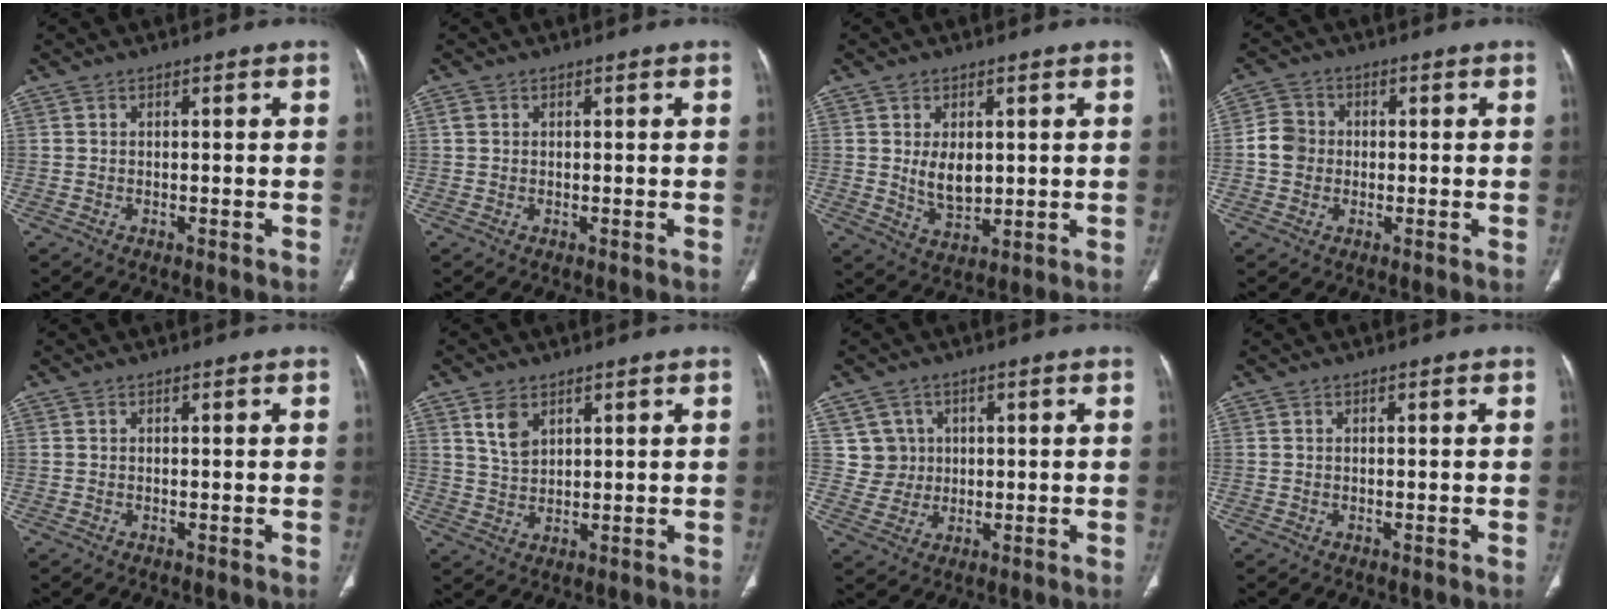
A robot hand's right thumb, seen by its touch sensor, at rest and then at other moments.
{"total": 1.0, "force": [0.3, 0.8, 0.4], "torque": [-0.002, 0.003, 0.005]}
{"total": 6.7, "force": [0.9, 4.4, 4.9], "torque": [-0.063, -0.014, 0.028]}
{"total": 5.1, "force": [-0.4, 4.7, 2.1], "torque": [-0.024, 0.011, -0.013]}
{"total": 0.0}
{"total": 4.8, "force": [2.6, 3.0, 2.8], "torque": [-0.041, -0.015, 0.057]}
{"total": 5.1, "force": [1.4, 4.9, 0.2], "torque": [0.025, -0.003, 0.028]}
{"total": 0.0}